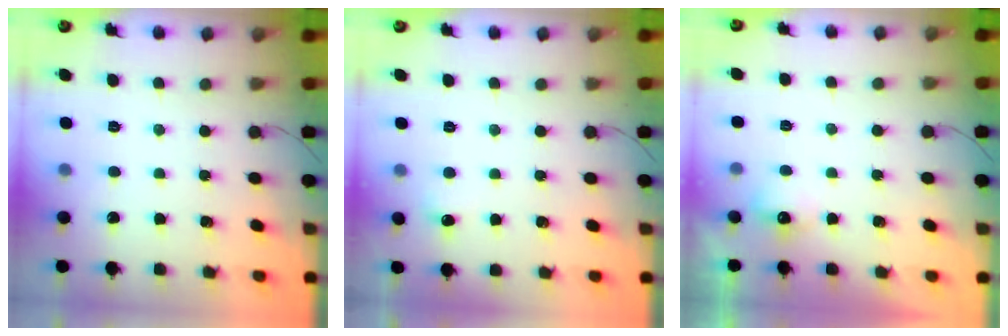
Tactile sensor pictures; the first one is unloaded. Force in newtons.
{"total": 11.1, "press": 3.0, "slide": 10.7}
{"total": 4.8, "press": 4.3, "slide": 2.3}